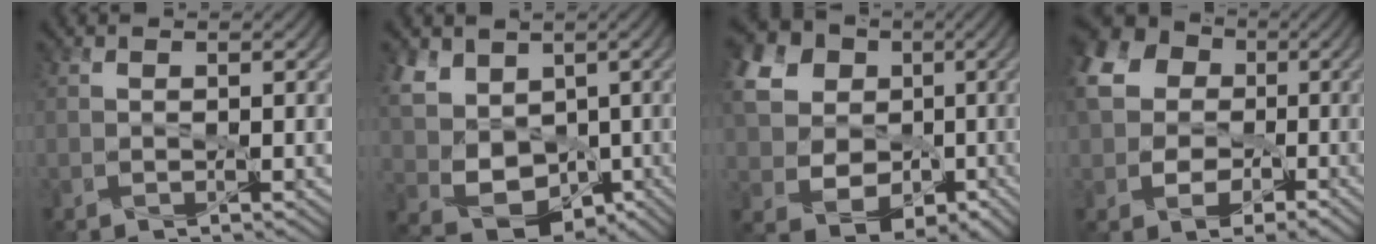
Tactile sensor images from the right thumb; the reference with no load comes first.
{"total": 9.7, "force": [1.8, 7.6, 5.8], "torque": [-0.156, -0.009, 0.040]}
{"total": 17.0, "force": [2.3, 14.7, 8.2], "torque": [-0.251, 0.010, 0.040]}
{"total": 14.6, "force": [1.5, 12.4, 7.7], "torque": [-0.214, -0.002, 0.018]}